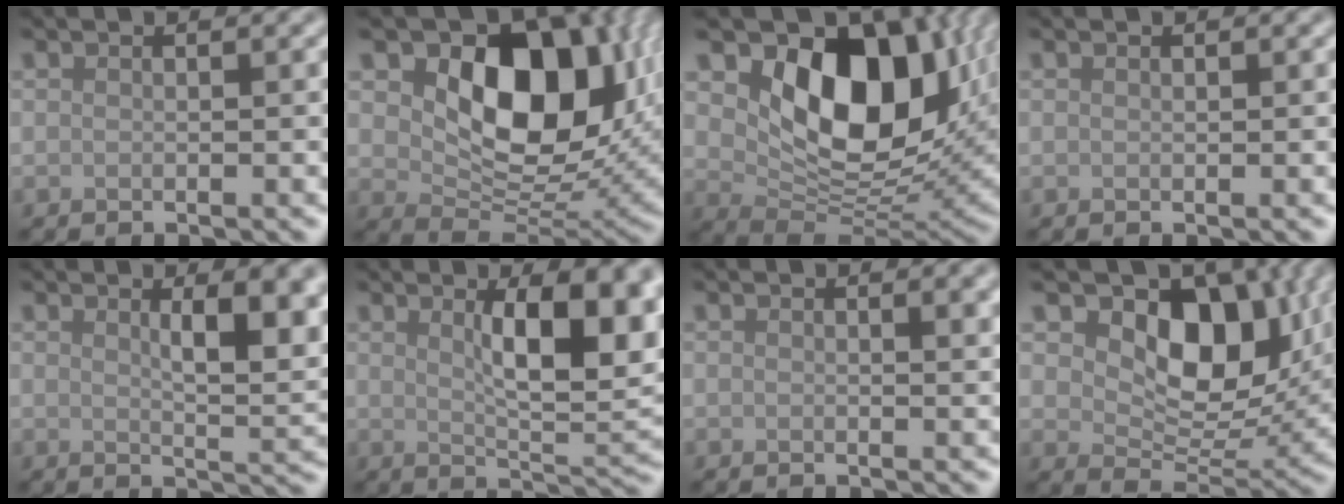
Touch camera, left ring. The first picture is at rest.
{"total": 12.1, "force": [3.3, 7.9, 8.6], "torque": [-0.122, -0.016, 0.061]}
{"total": 11.4, "force": [3.4, 7.4, 7.9], "torque": [-0.112, -0.022, 0.064]}
{"total": 0.0}
{"total": 6.1, "force": [2.0, 1.9, 5.4], "torque": [-0.066, -0.003, 0.036]}
{"total": 9.1, "force": [2.4, 3.0, 8.2], "torque": [-0.117, -0.003, 0.042]}
{"total": 1.5, "force": [0.6, 0.4, 1.3], "torque": [-0.012, 0.000, 0.009]}
{"total": 9.5, "force": [3.6, 6.0, 6.5], "torque": [-0.089, -0.012, 0.056]}